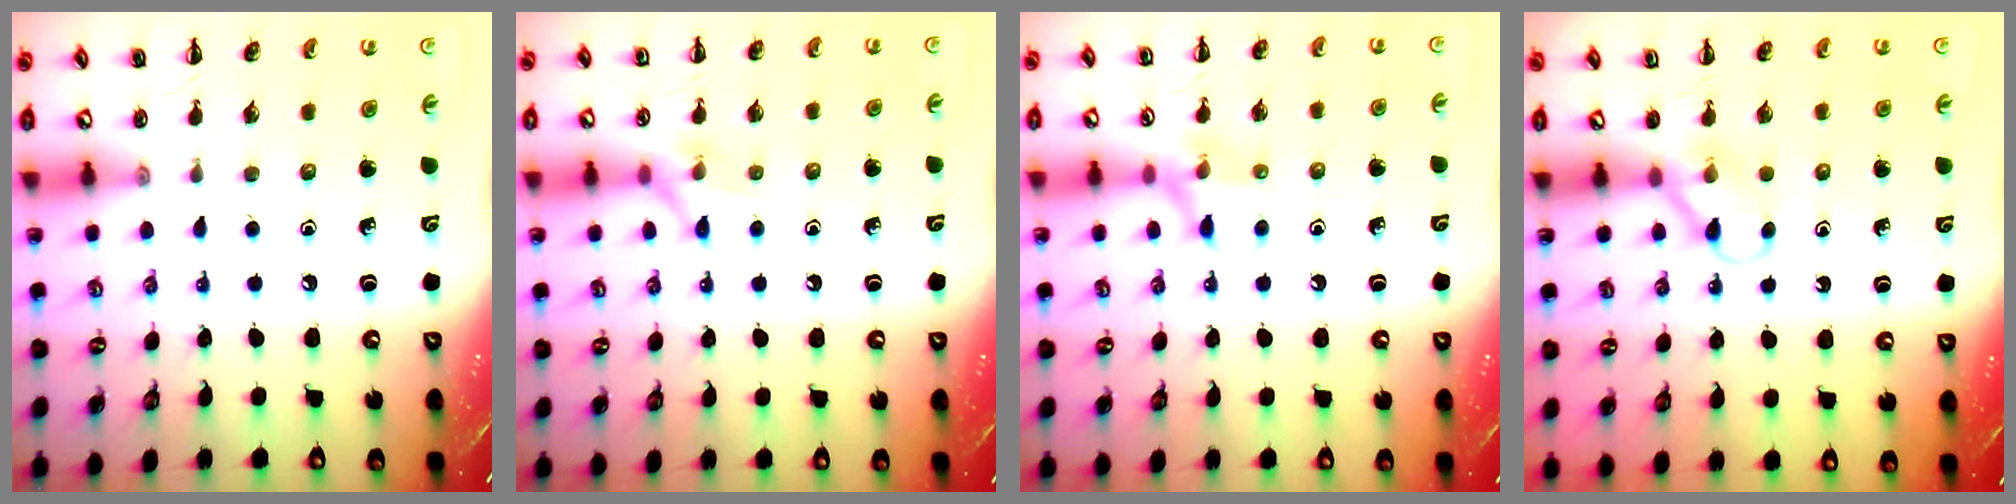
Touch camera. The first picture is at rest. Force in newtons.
{"total": 7.0, "press": 6.9, "slide": 0.7}
{"total": 7.9, "press": 7.9, "slide": 0.7}
{"total": 4.1, "press": 4.0, "slide": 1.2}